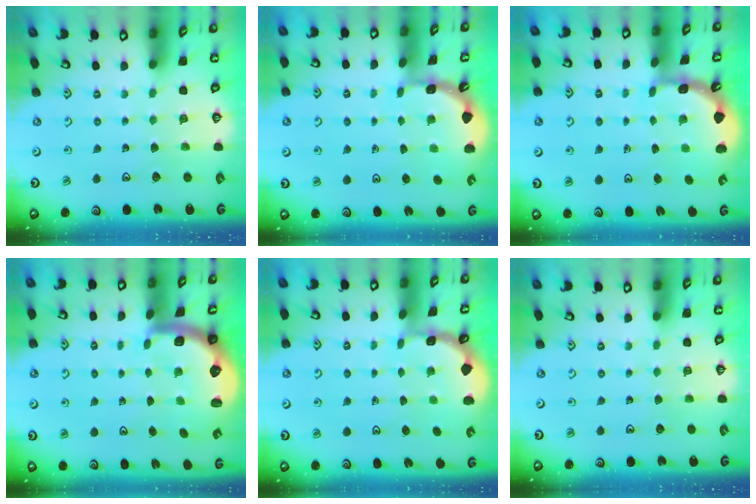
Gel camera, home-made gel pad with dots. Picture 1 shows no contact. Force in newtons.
{"total": 1.7, "press": 1.7, "slide": 0.1}
{"total": 2.2, "press": 2.2, "slide": 0.4}
{"total": 2.8, "press": 2.5, "slide": 1.4}
{"total": 1.6, "press": 1.5, "slide": 0.2}
{"total": 0.0}